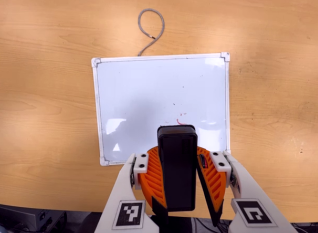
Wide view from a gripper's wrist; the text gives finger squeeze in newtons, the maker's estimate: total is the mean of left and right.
{"total": 10.6, "left": 10.5, "right": 10.6}